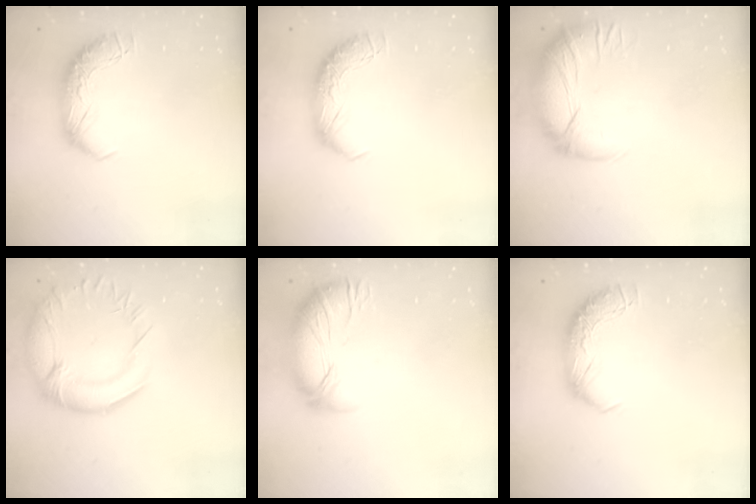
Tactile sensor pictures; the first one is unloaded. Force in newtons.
{"total": 0.0}
{"total": 3.0, "press": 0.1, "slide": 3.0}
{"total": 5.7, "press": 5.0, "slide": 2.8}
{"total": 4.2, "press": 3.7, "slide": 1.9}
{"total": 0.0}